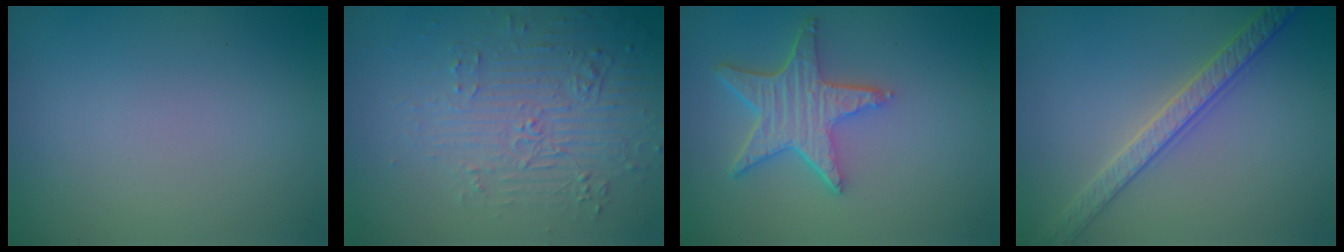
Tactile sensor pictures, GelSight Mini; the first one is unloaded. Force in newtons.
{"total": 4.6, "press": 3.2, "slide": 3.2}
{"total": 5.0, "press": 3.9, "slide": 3.1}
{"total": 3.3, "press": 3.3, "slide": 0.1}